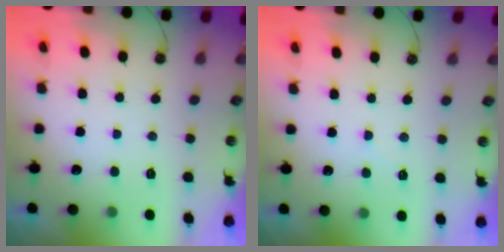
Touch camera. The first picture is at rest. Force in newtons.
{"total": 2.2, "press": 2.2, "slide": 0.3}